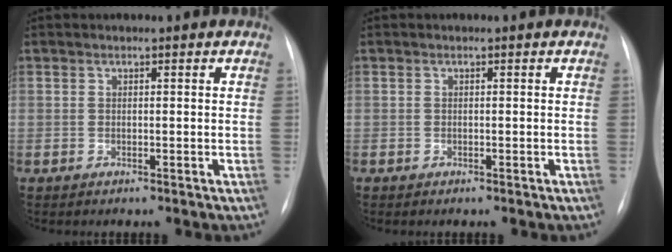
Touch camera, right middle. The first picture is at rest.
{"total": 0.0}